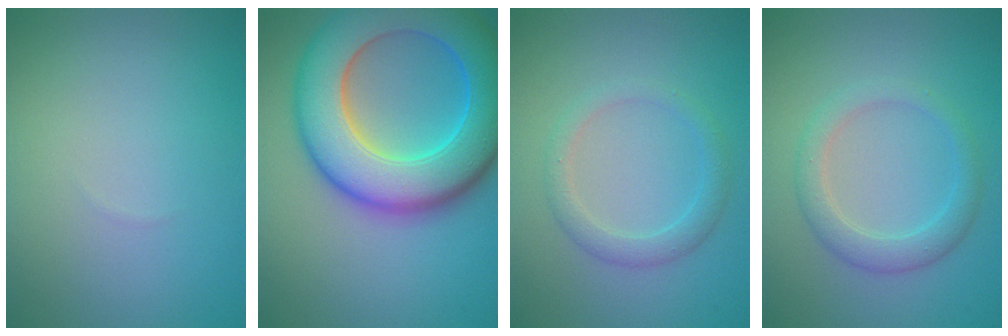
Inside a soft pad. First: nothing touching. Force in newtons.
{"total": 12.4, "press": 12.4, "slide": 0.3}
{"total": 2.2, "press": 2.2, "slide": 0.1}
{"total": 2.9, "press": 2.9, "slide": 0.1}